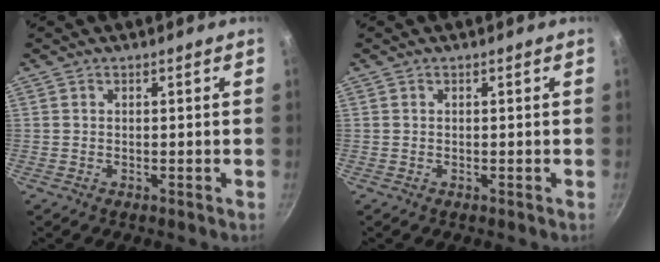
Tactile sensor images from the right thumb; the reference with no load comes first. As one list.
[{"total": 0.0}]